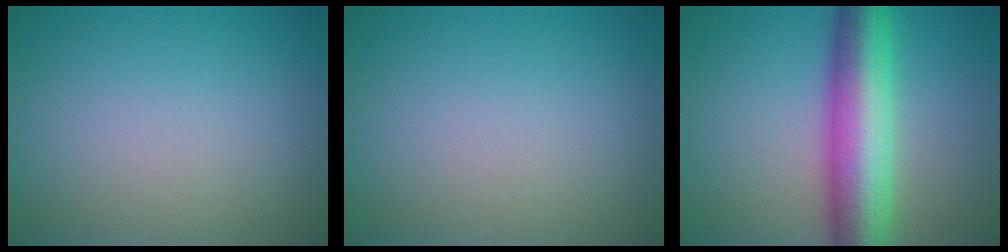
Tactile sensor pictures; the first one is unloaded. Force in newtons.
{"total": 0.0}
{"total": 9.9, "press": 9.9, "slide": 0.1}